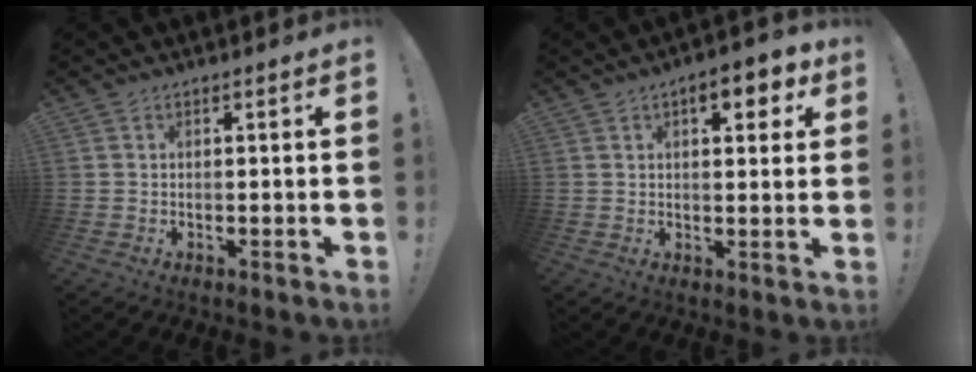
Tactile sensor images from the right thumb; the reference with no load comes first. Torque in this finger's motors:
{"motor_torque": [0.83, 0.94, 0.04, 0.11, 0.06]}